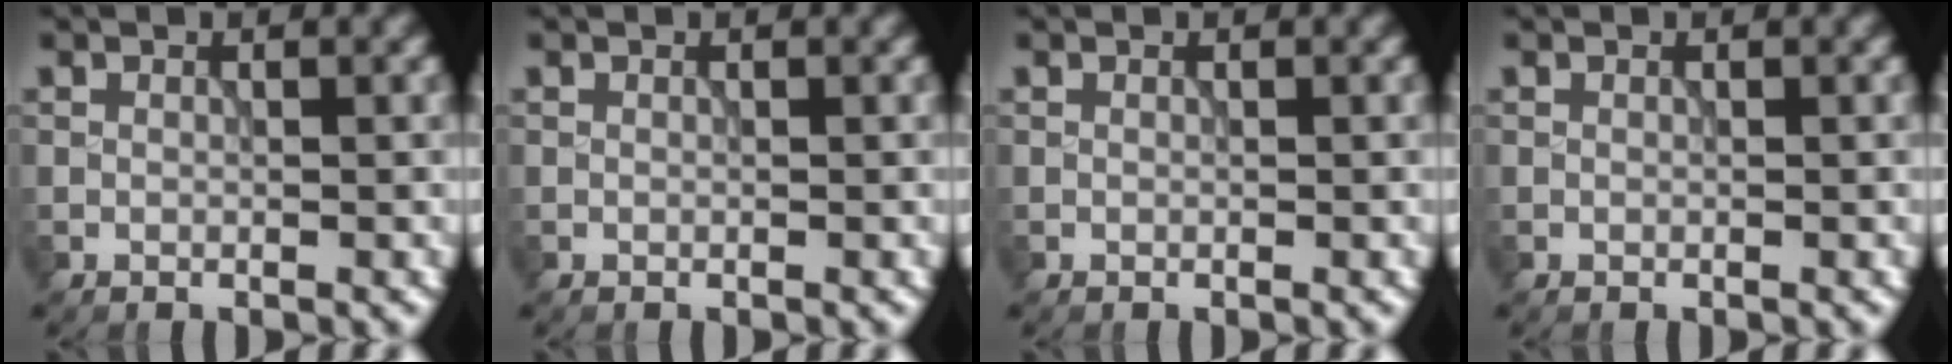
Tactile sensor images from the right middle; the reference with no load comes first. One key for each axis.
{"total": 0.0}
{"total": 0.0}
{"total": 0.0}